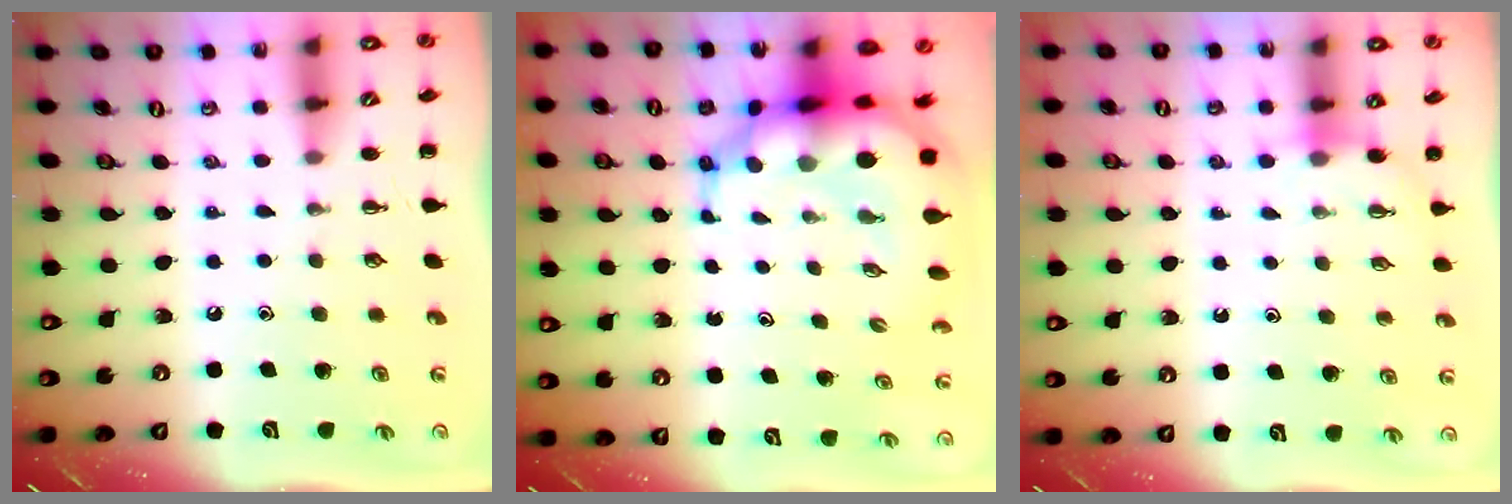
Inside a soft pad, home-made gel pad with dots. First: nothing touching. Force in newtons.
{"total": 10.9, "press": 10.5, "slide": 2.7}
{"total": 2.6, "press": 2.5, "slide": 0.9}